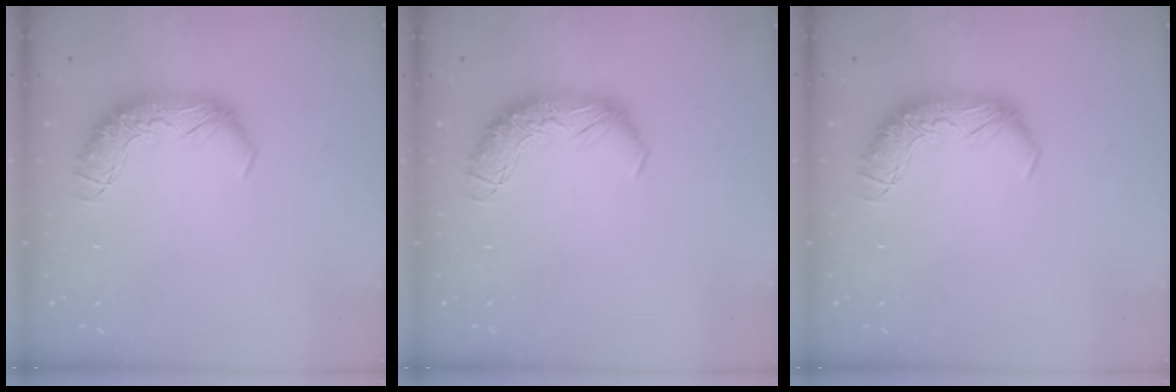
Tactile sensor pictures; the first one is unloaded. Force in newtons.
{"total": 0.0}
{"total": 0.0}